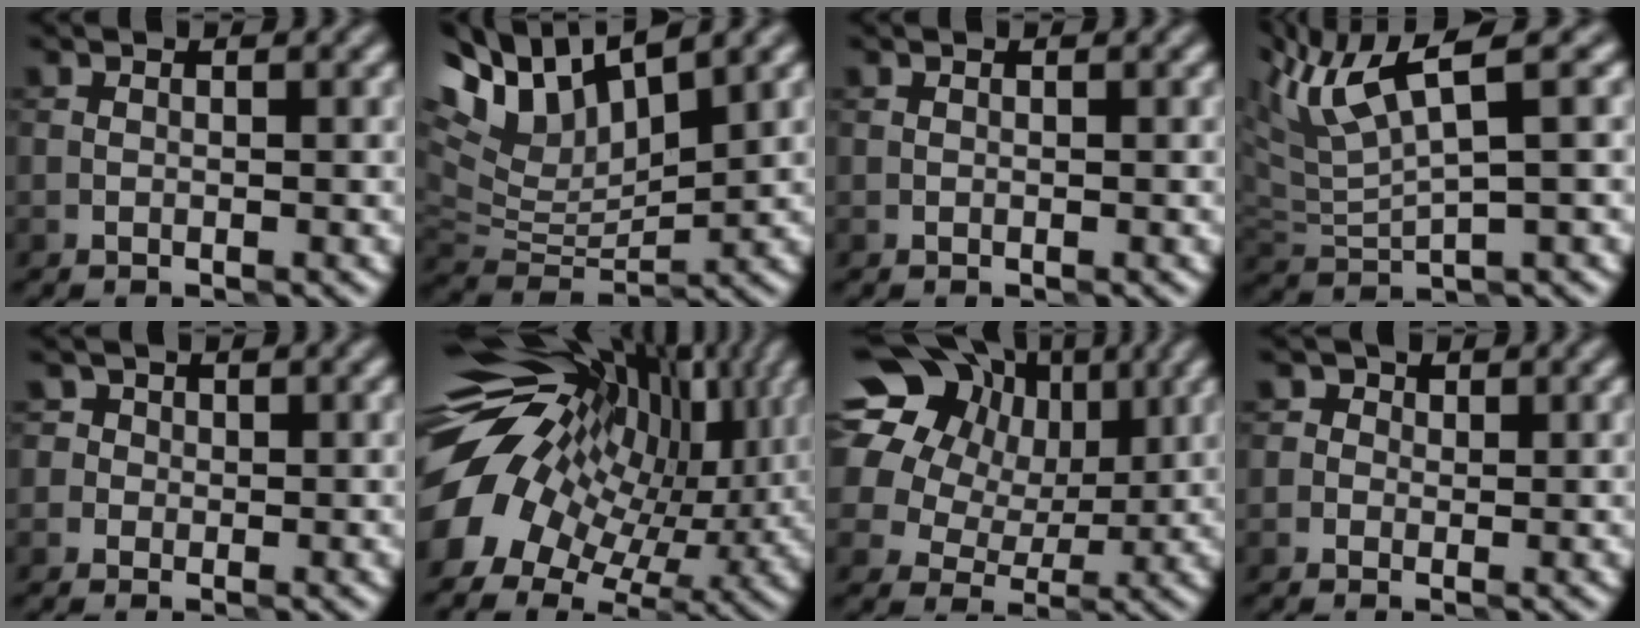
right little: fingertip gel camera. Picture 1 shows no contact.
{"total": 9.3, "force": [6.0, 3.5, 6.2], "torque": [-0.132, 0.018, 0.107]}
{"total": 0.0}
{"total": 6.8, "force": [3.6, 1.1, 5.6], "torque": [-0.119, 0.020, 0.071]}
{"total": 3.2, "force": [1.3, 2.8, 1.0], "torque": [-0.003, 0.019, 0.005]}
{"total": 16.5, "force": [2.7, 10.6, 12.3], "torque": [-0.216, -0.004, 0.071]}
{"total": 20.0, "force": [7.6, 15.8, 9.7], "torque": [-0.214, 0.046, 0.119]}
{"total": 2.6, "force": [1.1, 2.2, 0.9], "torque": [0.001, 0.007, -0.004]}